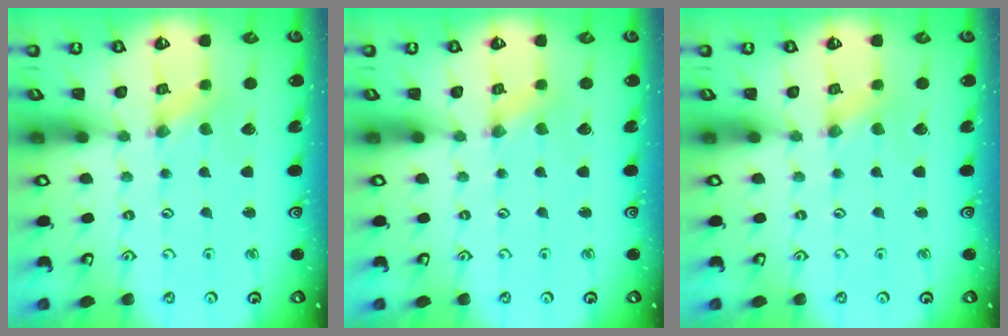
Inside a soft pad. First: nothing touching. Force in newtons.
{"total": 0.0}
{"total": 0.0}